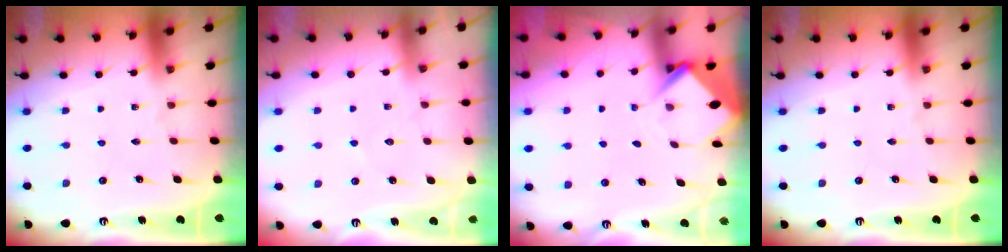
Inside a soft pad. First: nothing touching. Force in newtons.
{"total": 4.0, "press": 4.0, "slide": 0.5}
{"total": 3.6, "press": 3.6, "slide": 0.2}
{"total": 0.0}